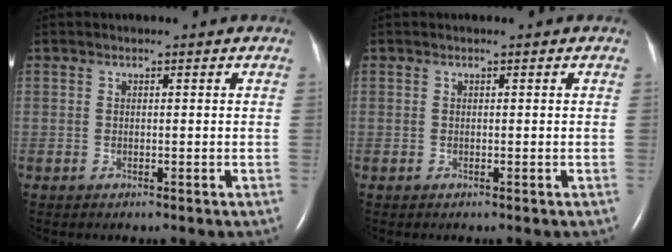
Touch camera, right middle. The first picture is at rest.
{"total": 0.0}